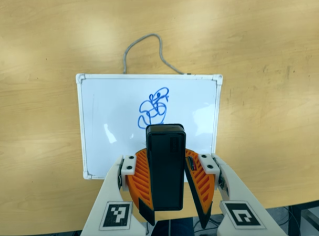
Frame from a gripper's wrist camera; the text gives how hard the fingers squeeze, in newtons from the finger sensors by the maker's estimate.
{"total": 8.0, "left": 8.1, "right": 7.9}